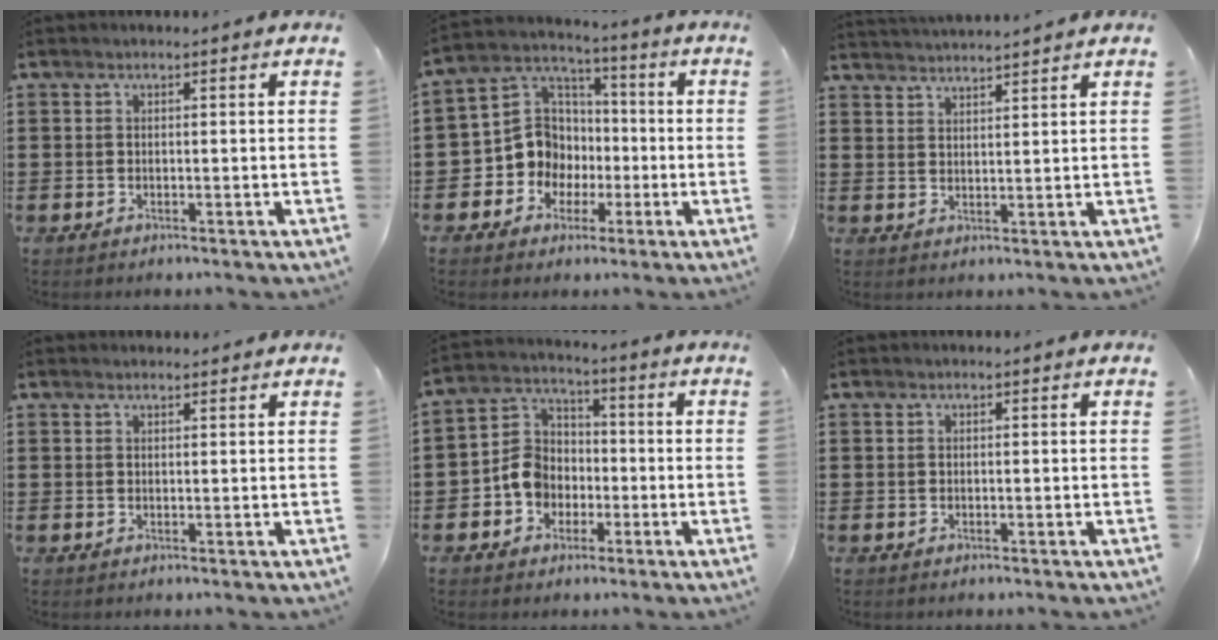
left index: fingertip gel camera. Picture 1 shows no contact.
{"total": 10.1, "force": [-2.1, 9.3, 3.3], "torque": [-0.118, 0.006, -0.039]}
{"total": 2.5, "force": [2.4, -0.5, -0.1], "torque": [-0.006, -0.009, 0.045]}
{"total": 0.9, "force": [0.9, 0.0, 0.2], "torque": [-0.005, -0.001, 0.017]}
{"total": 7.1, "force": [-2.4, 6.1, 2.7], "torque": [-0.083, 0.015, -0.051]}
{"total": 0.0}